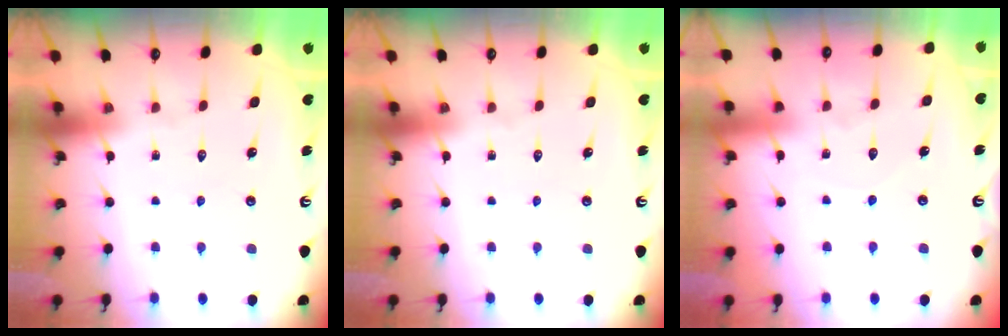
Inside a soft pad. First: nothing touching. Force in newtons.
{"total": 0.0}
{"total": 5.1, "press": 5.1, "slide": 0.6}